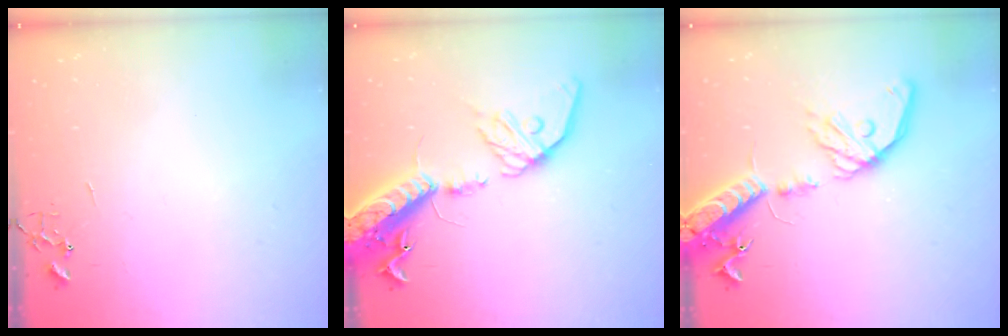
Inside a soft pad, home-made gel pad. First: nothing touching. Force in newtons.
{"total": 20.9, "press": 20.4, "slide": 4.4}
{"total": 19.5, "press": 19.2, "slide": 3.6}